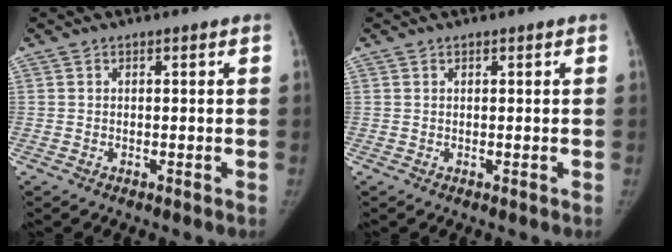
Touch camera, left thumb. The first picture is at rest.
{"total": 0.0}